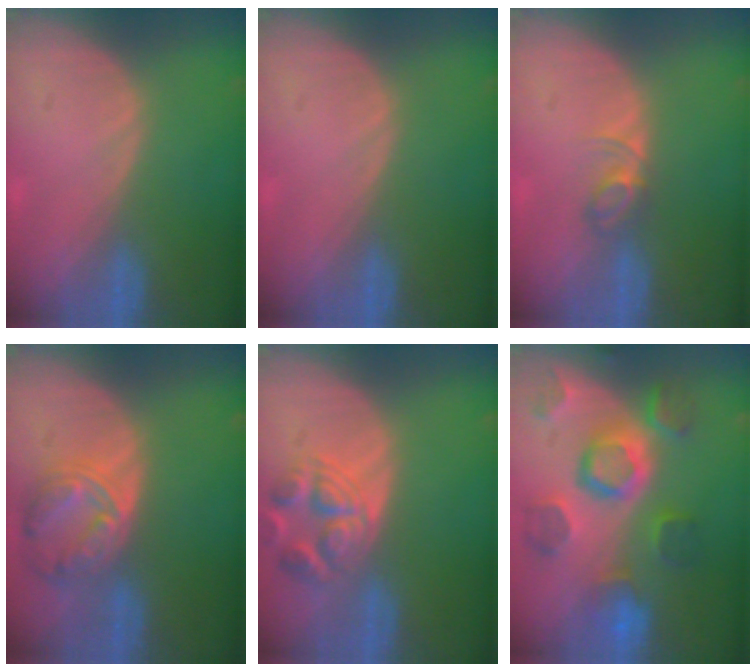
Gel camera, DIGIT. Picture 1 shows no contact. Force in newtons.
{"total": 0.0}
{"total": 2.8, "press": 2.8, "slide": 0.4}
{"total": 8.1, "press": 7.0, "slide": 4.1}
{"total": 6.5, "press": 6.3, "slide": 1.6}
{"total": 11.3, "press": 10.0, "slide": 5.2}